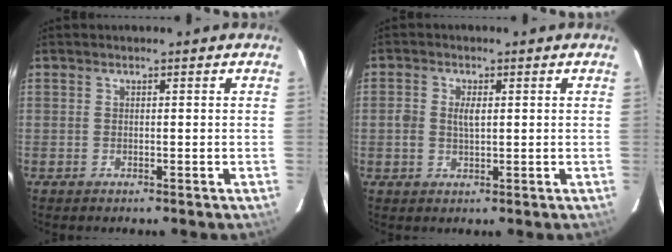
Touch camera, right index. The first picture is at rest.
{"total": 3.3, "force": [0.2, 1.9, 2.7], "torque": [-0.053, 0.003, 0.003]}